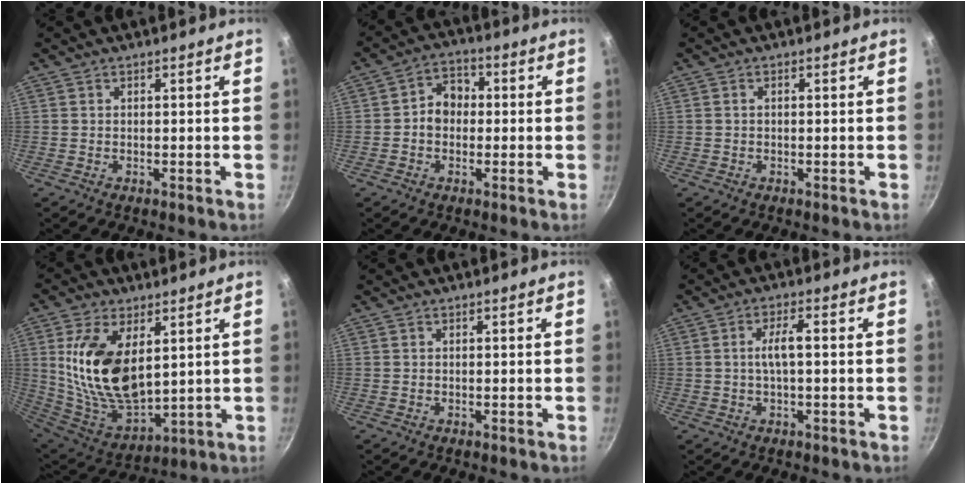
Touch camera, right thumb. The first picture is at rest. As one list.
[{"total": 6.1, "force": [-0.2, 5.0, 3.5], "torque": [-0.021, 0.018, -0.015]}, {"total": 0.6, "force": [0.0, 0.4, 0.5], "torque": [-0.010, 0.005, 0.001]}, {"total": 18.3, "force": [4.5, 10.1, 14.5], "torque": [-0.261, -0.037, 0.102]}, {"total": 0.0}, {"total": 4.1, "force": [0.0, 1.1, 4.0], "torque": [-0.079, 0.016, -0.001]}]